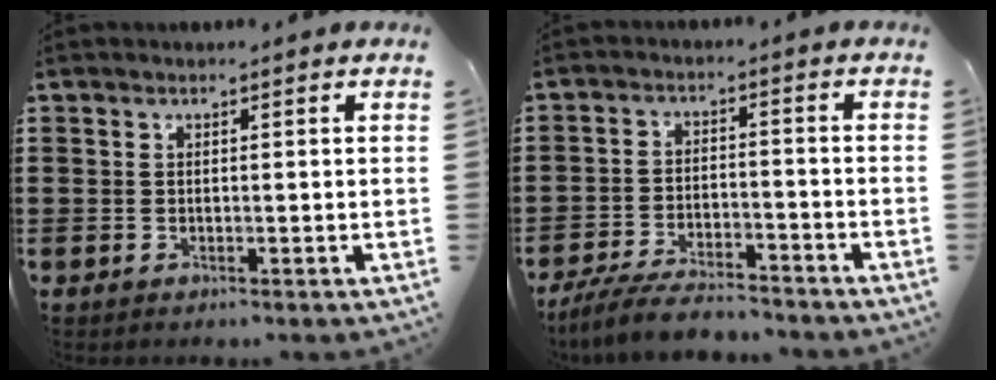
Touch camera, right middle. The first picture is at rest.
{"total": 6.3, "force": [-5.9, 0.9, 2.1], "torque": [-0.050, 0.001, -0.115]}